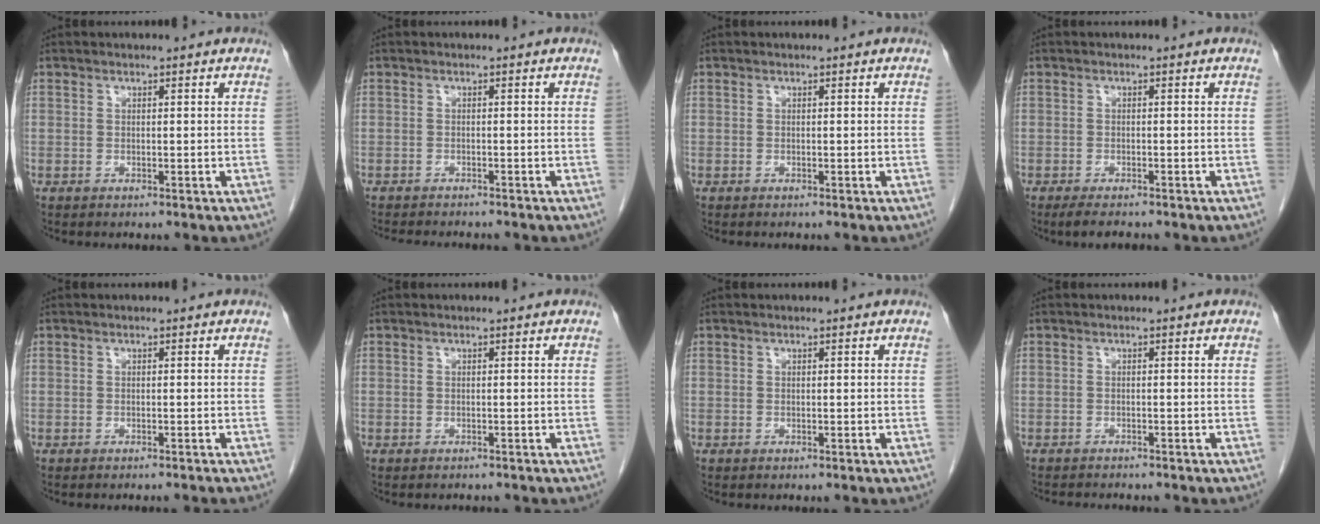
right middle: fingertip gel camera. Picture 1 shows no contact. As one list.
[{"total": 5.7, "force": [-5.2, 1.0, 2.1], "torque": [-0.025, -0.009, -0.075]}, {"total": 0.0}, {"total": 2.7, "force": [-2.2, 0.6, 1.5], "torque": [-0.028, -0.007, -0.034]}, {"total": 2.4, "force": [-2.3, -0.5, 0.8], "torque": [-0.007, 0.001, -0.028]}, {"total": 1.5, "force": [-1.4, 0.4, 0.2], "torque": [-0.006, -0.003, -0.017]}, {"total": 0.0}, {"total": 3.7, "force": [-3.5, 0.5, 1.2], "torque": [-0.015, -0.008, -0.049]}]